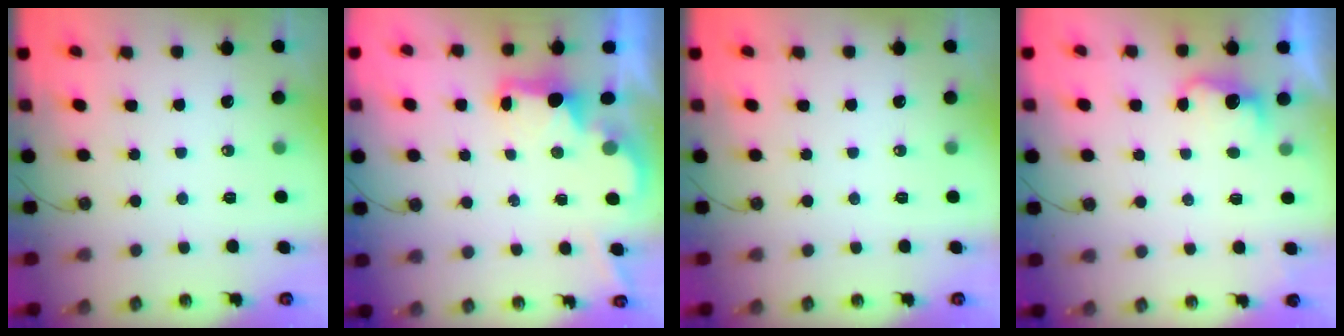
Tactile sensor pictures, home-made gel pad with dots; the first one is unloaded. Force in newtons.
{"total": 2.2, "press": 2.1, "slide": 0.8}
{"total": 0.0}
{"total": 3.5, "press": 3.4, "slide": 0.8}